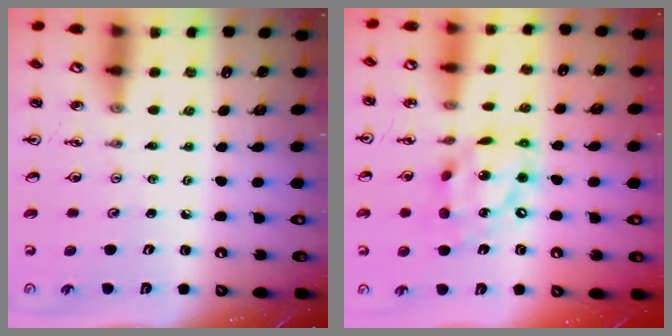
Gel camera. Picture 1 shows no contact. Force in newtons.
{"total": 14.7, "press": 14.7, "slide": 1.2}